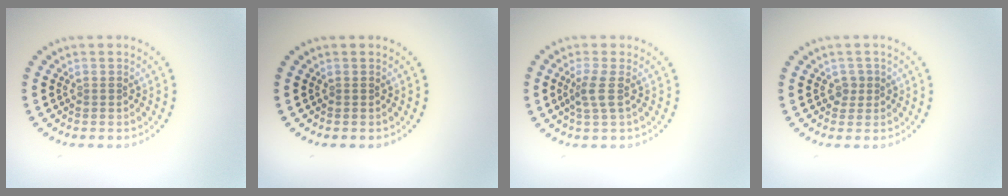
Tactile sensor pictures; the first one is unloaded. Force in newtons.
{"total": 0.0}
{"total": 2.0, "press": 1.5, "slide": 1.4}
{"total": 1.1, "press": 0.9, "slide": 0.7}